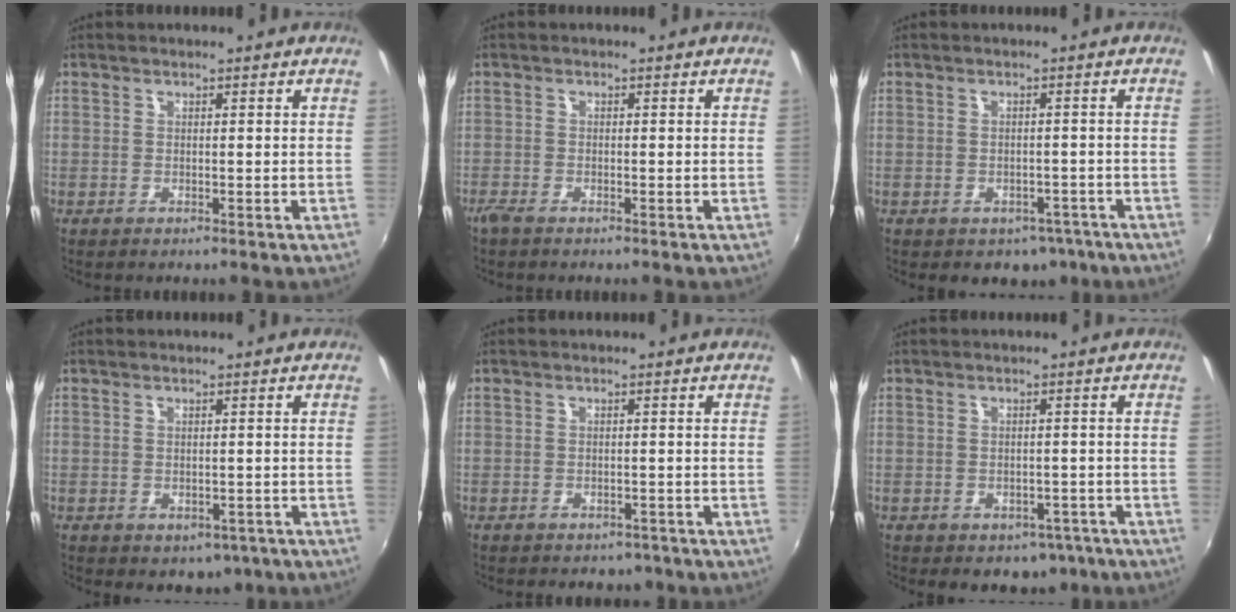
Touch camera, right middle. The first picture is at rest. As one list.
[{"total": 1.4, "force": [-1.2, 0.2, 0.7], "torque": [-0.017, -0.006, -0.026]}, {"total": 5.8, "force": [-3.6, 4.1, 1.8], "torque": [-0.037, 0.005, -0.031]}, {"total": 3.9, "force": [-1.7, 3.0, 1.9], "torque": [-0.035, -0.009, -0.015]}, {"total": 4.2, "force": [-3.2, 2.4, 1.1], "torque": [-0.024, -0.009, -0.038]}, {"total": 6.4, "force": [-3.8, 4.6, 2.5], "torque": [-0.048, 0.000, -0.034]}]